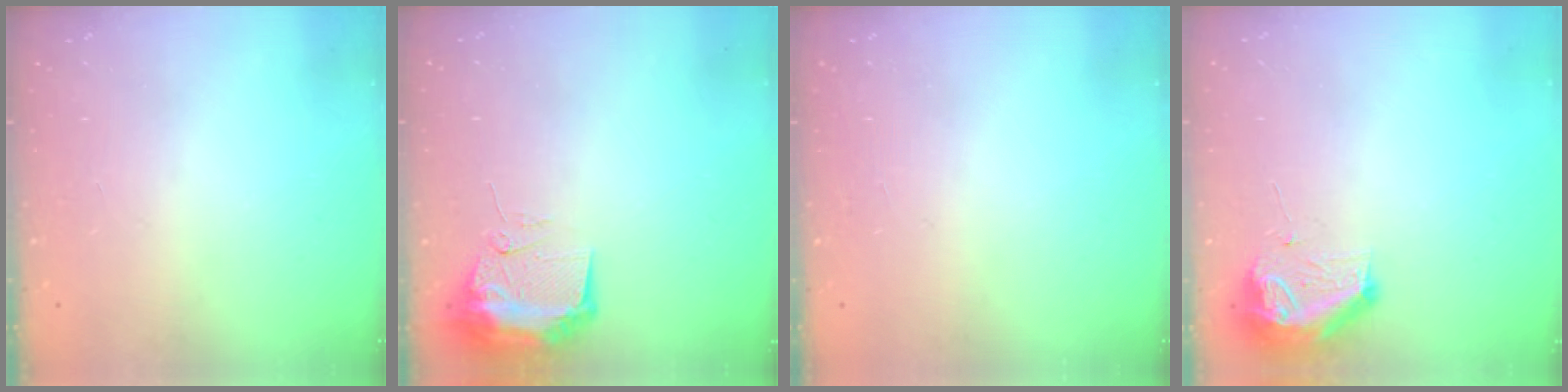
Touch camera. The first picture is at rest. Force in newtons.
{"total": 9.8, "press": 9.7, "slide": 1.2}
{"total": 0.9, "press": 0.0, "slide": 0.9}
{"total": 9.0, "press": 8.9, "slide": 1.1}